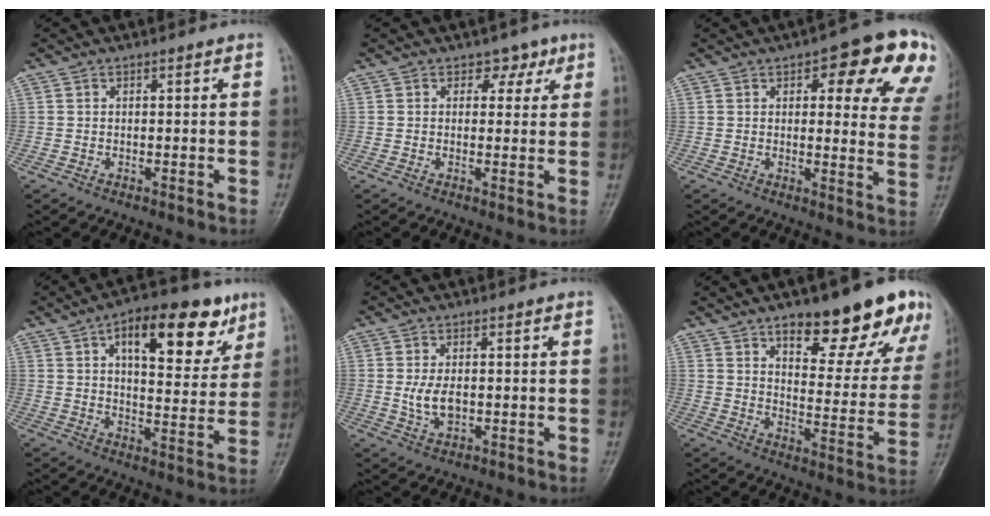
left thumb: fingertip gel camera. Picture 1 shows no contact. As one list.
[{"total": 3.1, "force": [1.6, 2.4, 1.2], "torque": [0.010, -0.005, 0.016]}, {"total": 17.9, "force": [8.7, 6.7, 14.2], "torque": [-0.128, -0.026, 0.093]}, {"total": 17.4, "force": [8.3, 8.1, 12.9], "torque": [-0.134, -0.020, 0.119]}, {"total": 4.6, "force": [-0.2, 2.7, 3.7], "torque": [-0.074, -0.003, -0.001]}, {"total": 20.9, "force": [13.0, 7.6, 14.5], "torque": [-0.130, -0.060, 0.181]}]